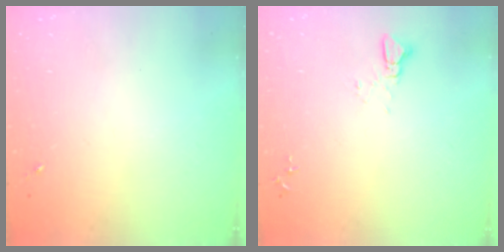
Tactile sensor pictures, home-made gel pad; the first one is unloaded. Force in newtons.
{"total": 3.7, "press": 3.7, "slide": 0.3}